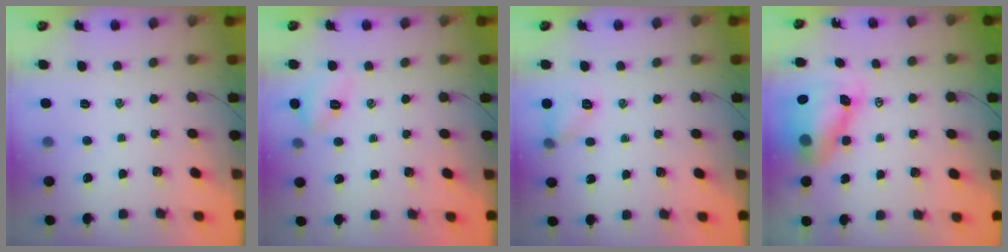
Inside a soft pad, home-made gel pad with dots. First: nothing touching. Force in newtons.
{"total": 6.3, "press": 6.1, "slide": 1.3}
{"total": 6.9, "press": 6.8, "slide": 0.8}
{"total": 9.0, "press": 8.6, "slide": 2.4}